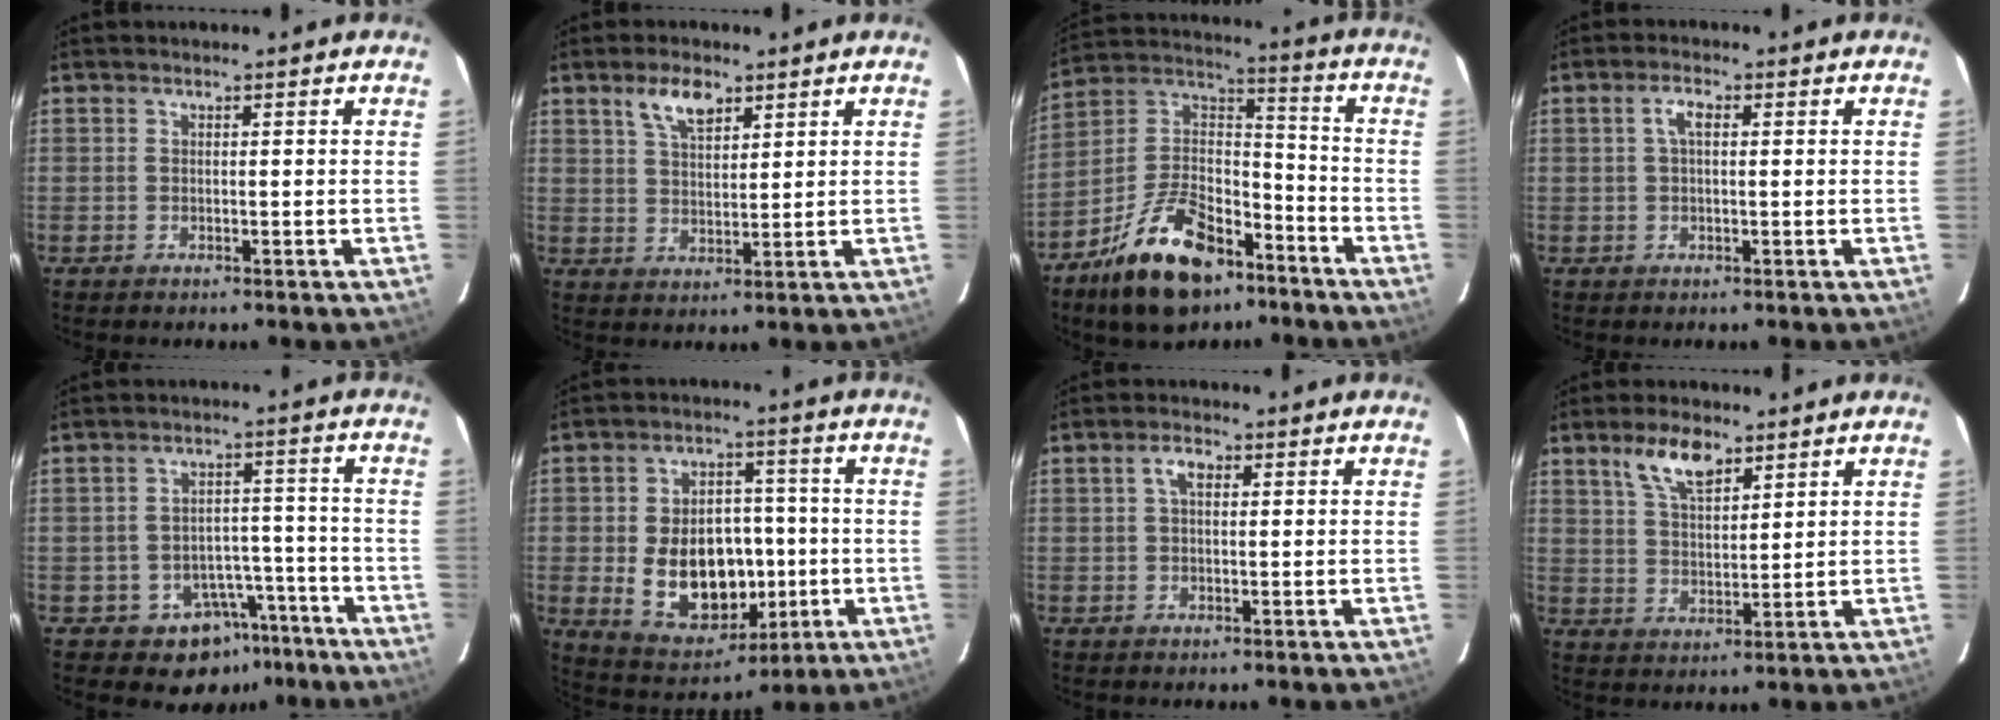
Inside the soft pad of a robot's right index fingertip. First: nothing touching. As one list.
[{"total": 6.0, "force": [3.8, 2.6, 3.9], "torque": [-0.066, 0.005, 0.070]}, {"total": 19.5, "force": [-12.1, 10.1, 11.6], "torque": [-0.233, 0.027, -0.201]}, {"total": 2.7, "force": [0.6, 1.1, 2.4], "torque": [-0.050, 0.010, 0.010]}, {"total": 9.7, "force": [-6.3, 7.0, 2.3], "torque": [-0.031, 0.045, -0.063]}, {"total": 15.8, "force": [-2.3, 11.2, 10.9], "torque": [-0.218, 0.009, -0.007]}, {"total": 2.8, "force": [0.7, 1.5, 2.2], "torque": [-0.043, 0.011, 0.013]}, {"total": 7.7, "force": [4.9, 3.2, 5.0], "torque": [-0.089, 0.007, 0.095]}]